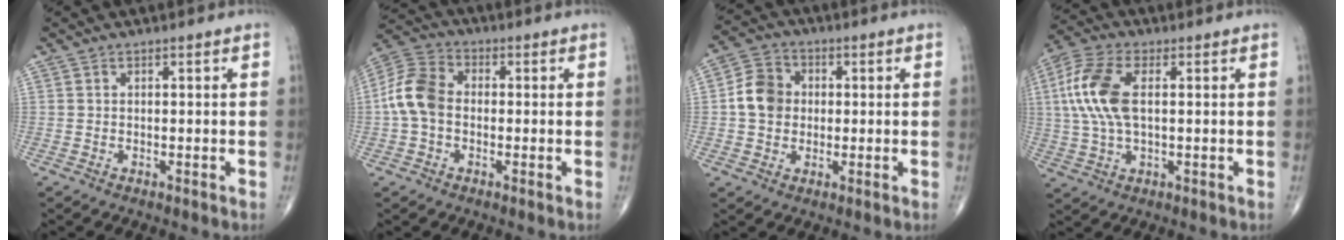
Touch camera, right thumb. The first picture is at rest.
{"total": 9.1, "force": [-0.7, 6.5, 6.3], "torque": [-0.127, 0.028, -0.027]}
{"total": 7.8, "force": [0.2, 6.6, 4.2], "torque": [-0.062, 0.016, -0.006]}
{"total": 11.6, "force": [1.8, 5.8, 9.9], "torque": [-0.236, 0.010, 0.034]}